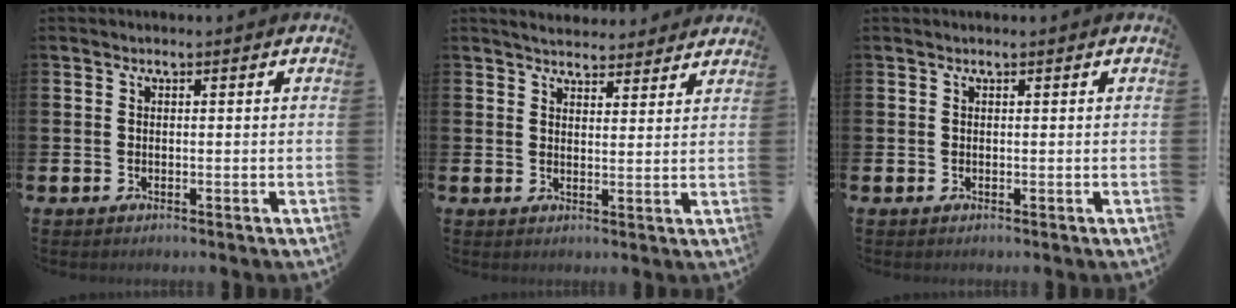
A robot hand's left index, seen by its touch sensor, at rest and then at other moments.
{"total": 4.1, "force": [4.0, 0.7, 0.3], "torque": [-0.008, -0.023, 0.072]}
{"total": 0.0}